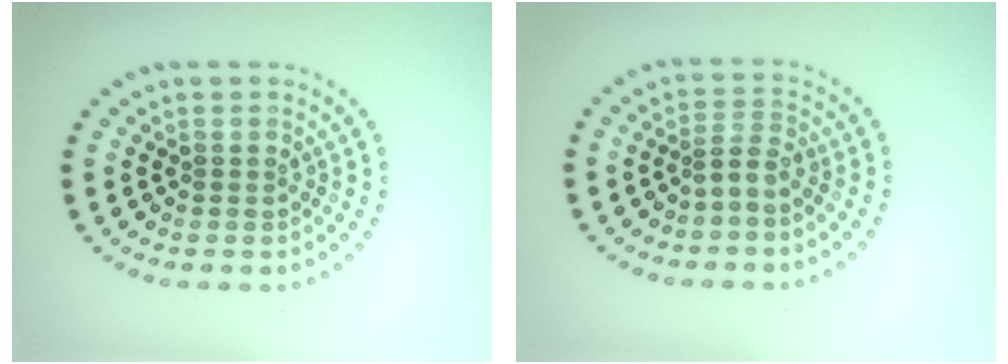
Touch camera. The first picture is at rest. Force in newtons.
{"total": 1.7, "press": 1.1, "slide": 1.3}